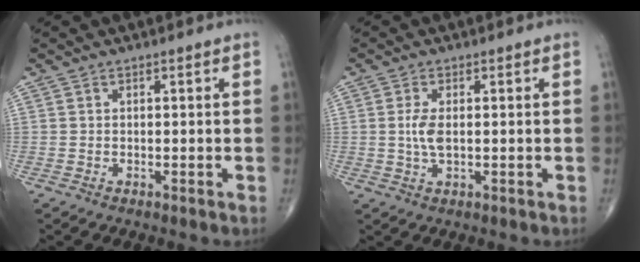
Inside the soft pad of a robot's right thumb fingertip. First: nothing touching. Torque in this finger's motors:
{"motor_torque": [1.07, 0.89, 0.58, -0.26, 0.00]}